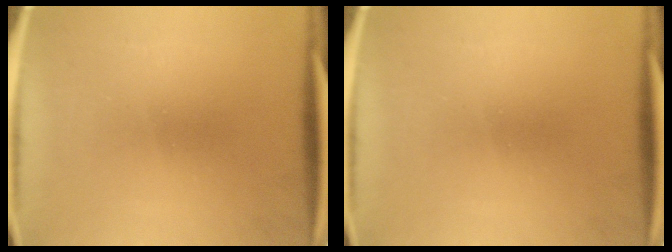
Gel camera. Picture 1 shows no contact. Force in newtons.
{"total": 0.0}